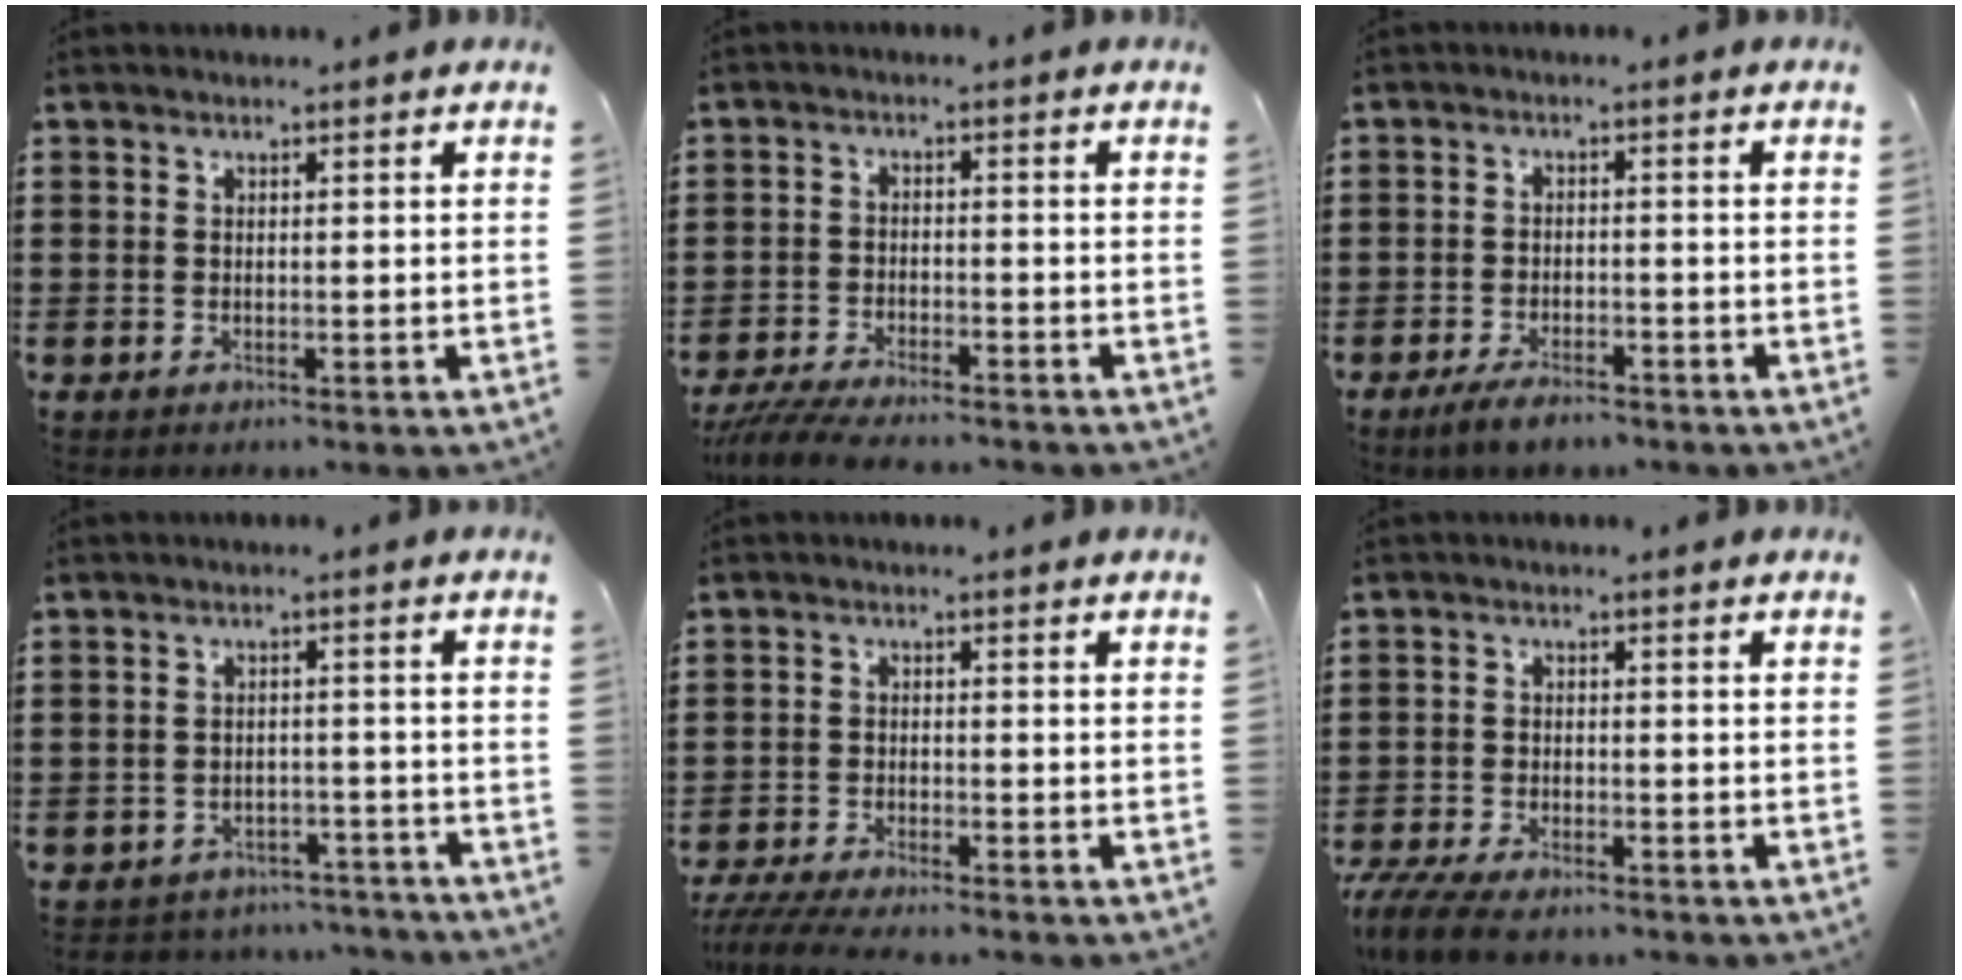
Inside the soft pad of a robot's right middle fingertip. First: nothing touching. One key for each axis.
{"total": 5.0, "fx": -4.7, "fy": 0.5, "fz": 1.7, "tx": -0.047, "ty": -0.011, "tz": -0.097}
{"total": 3.4, "fx": -3.0, "fy": 0.9, "fz": 1.5, "tx": -0.032, "ty": 0.004, "tz": -0.060}
{"total": 3.2, "fx": -3.1, "fy": 0.6, "fz": -0.3, "tx": -0.004, "ty": 0.000, "tz": -0.069}
{"total": 3.9, "fx": -3.6, "fy": 0.0, "fz": 1.4, "tx": -0.044, "ty": -0.016, "tz": -0.077}
{"total": 4.8, "fx": -4.2, "fy": 0.9, "fz": 2.0, "tx": -0.060, "ty": -0.012, "tz": -0.088}